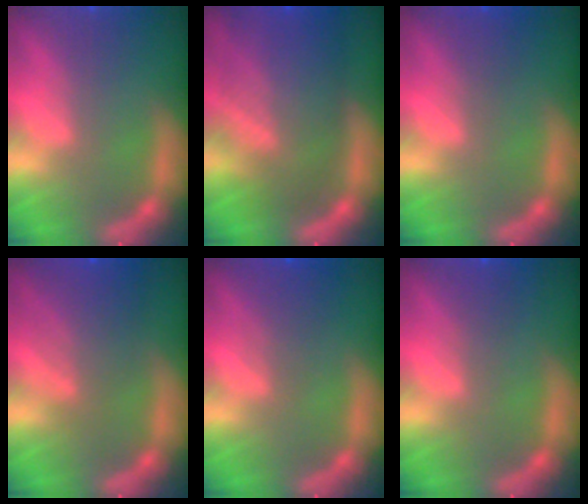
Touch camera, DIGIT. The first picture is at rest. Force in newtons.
{"total": 9.5}
{"total": 1.5}
{"total": 5.1}
{"total": 2.4}
{"total": 1.5}